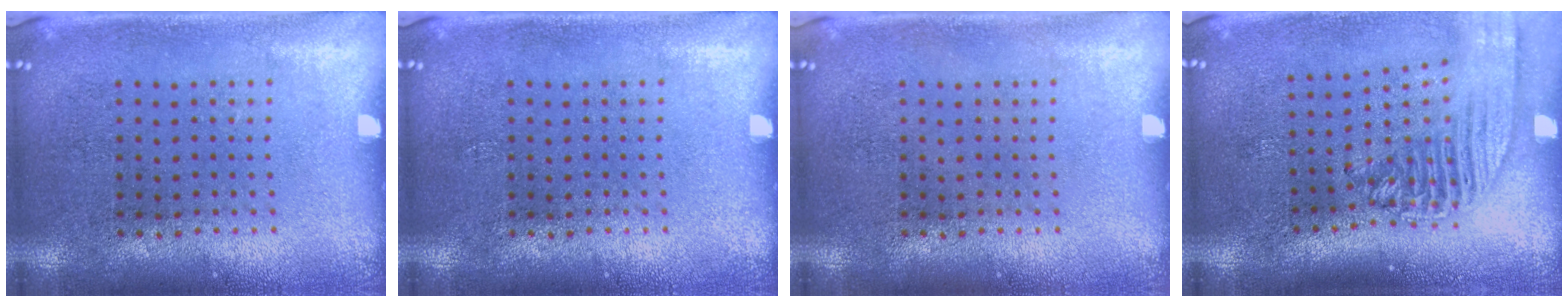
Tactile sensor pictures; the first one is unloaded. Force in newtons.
{"total": 0.0}
{"total": 0.0}
{"total": 2.1, "press": 1.6, "slide": 1.3}